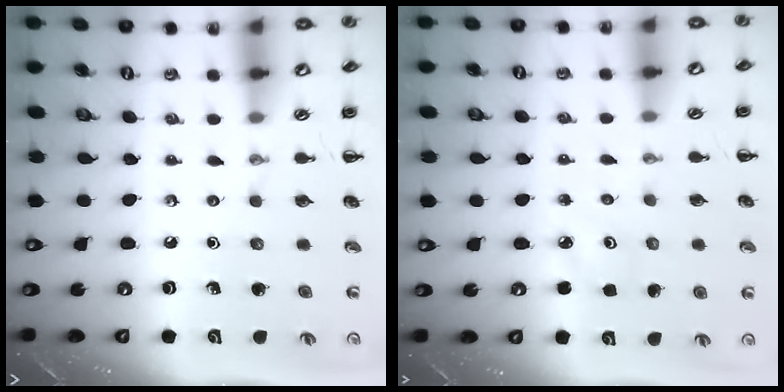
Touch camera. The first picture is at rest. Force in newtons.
{"total": 2.7, "press": 2.6, "slide": 0.8}